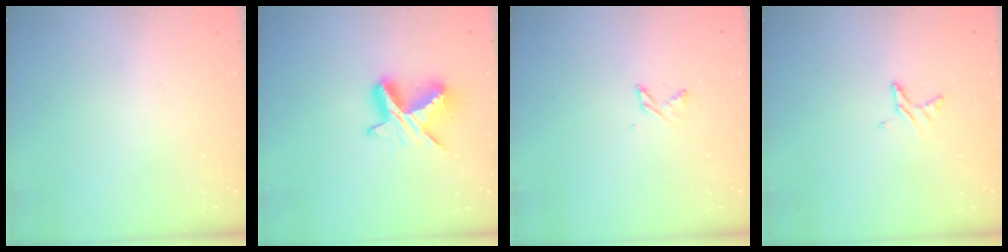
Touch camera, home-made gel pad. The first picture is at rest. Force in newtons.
{"total": 9.3, "press": 9.3, "slide": 0.7}
{"total": 2.7, "press": 2.7, "slide": 0.4}
{"total": 5.0, "press": 4.9, "slide": 0.4}